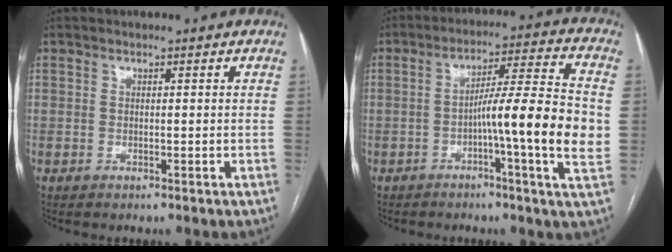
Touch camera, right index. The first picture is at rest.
{"total": 13.9, "force": [-2.1, -0.6, 13.7], "torque": [-0.208, 0.004, -0.043]}